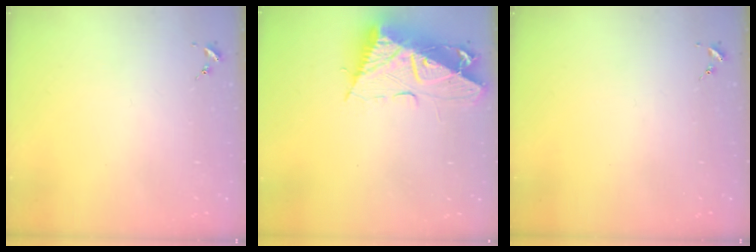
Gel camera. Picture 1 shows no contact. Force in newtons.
{"total": 16.6, "press": 16.5, "slide": 1.5}
{"total": 0.0}